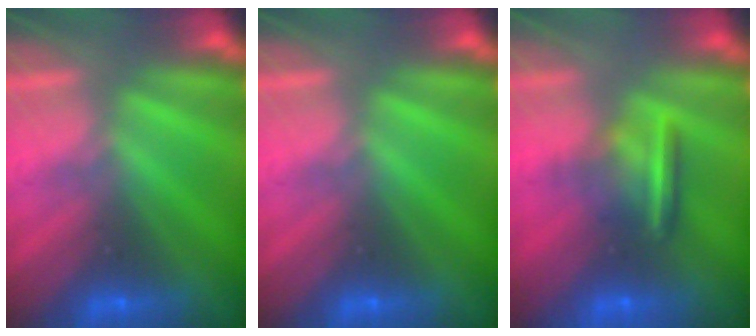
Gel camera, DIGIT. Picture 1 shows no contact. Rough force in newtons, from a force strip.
{"total": 0.0}
{"total": 8.7}